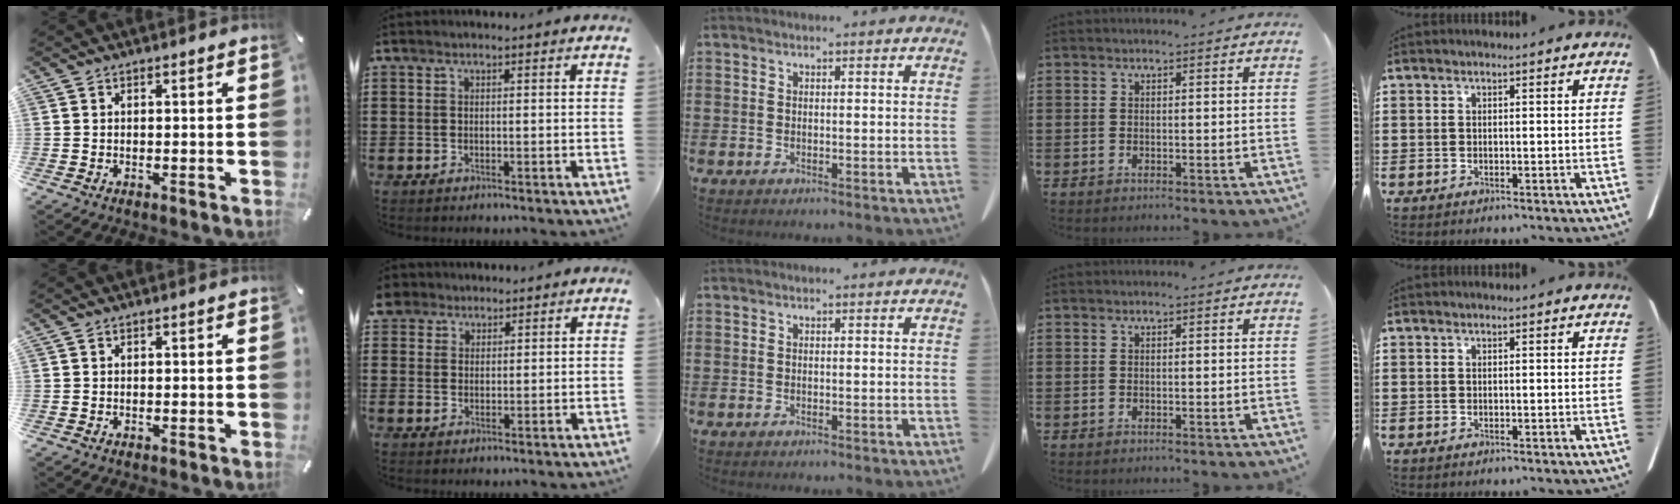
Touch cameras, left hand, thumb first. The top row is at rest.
{"index": {"total": 3.1, "force": [2.2, 2.2, 0.1], "torque": [-0.008, 0.009, 0.041]}}